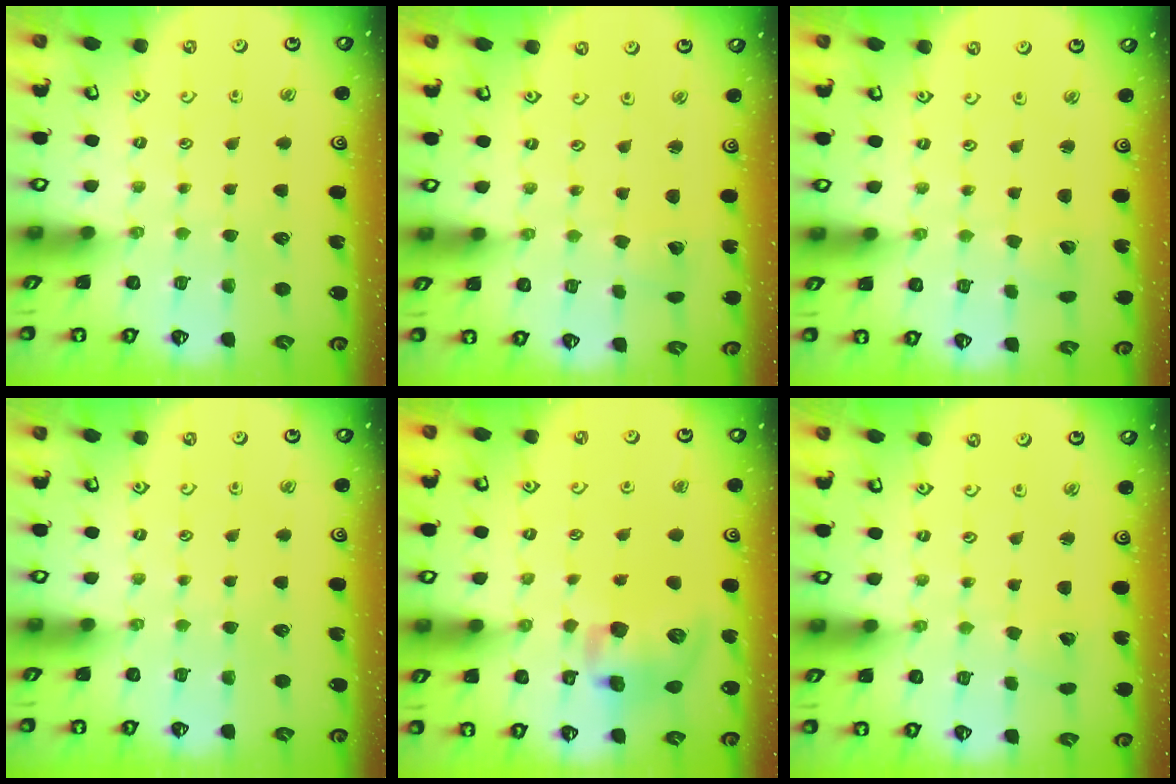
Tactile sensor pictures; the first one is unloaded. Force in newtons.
{"total": 2.4, "press": 2.4, "slide": 0.1}
{"total": 2.6, "press": 2.6, "slide": 0.1}
{"total": 0.0}
{"total": 11.9, "press": 11.8, "slide": 1.8}
{"total": 1.2, "press": 1.2, "slide": 0.0}